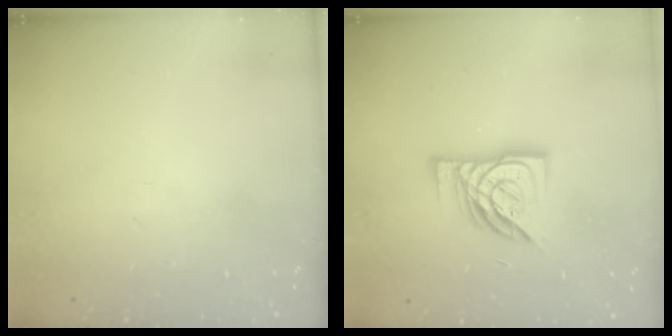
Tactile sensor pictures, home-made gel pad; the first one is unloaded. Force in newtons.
{"total": 13.3, "press": 13.2, "slide": 1.2}